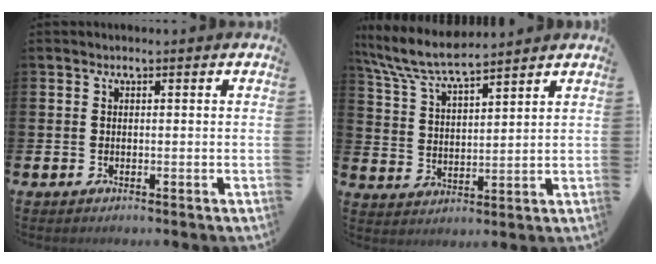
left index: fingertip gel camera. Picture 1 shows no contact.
{"total": 7.4, "force": [6.9, 0.8, 2.6], "torque": [-0.080, -0.033, 0.123]}